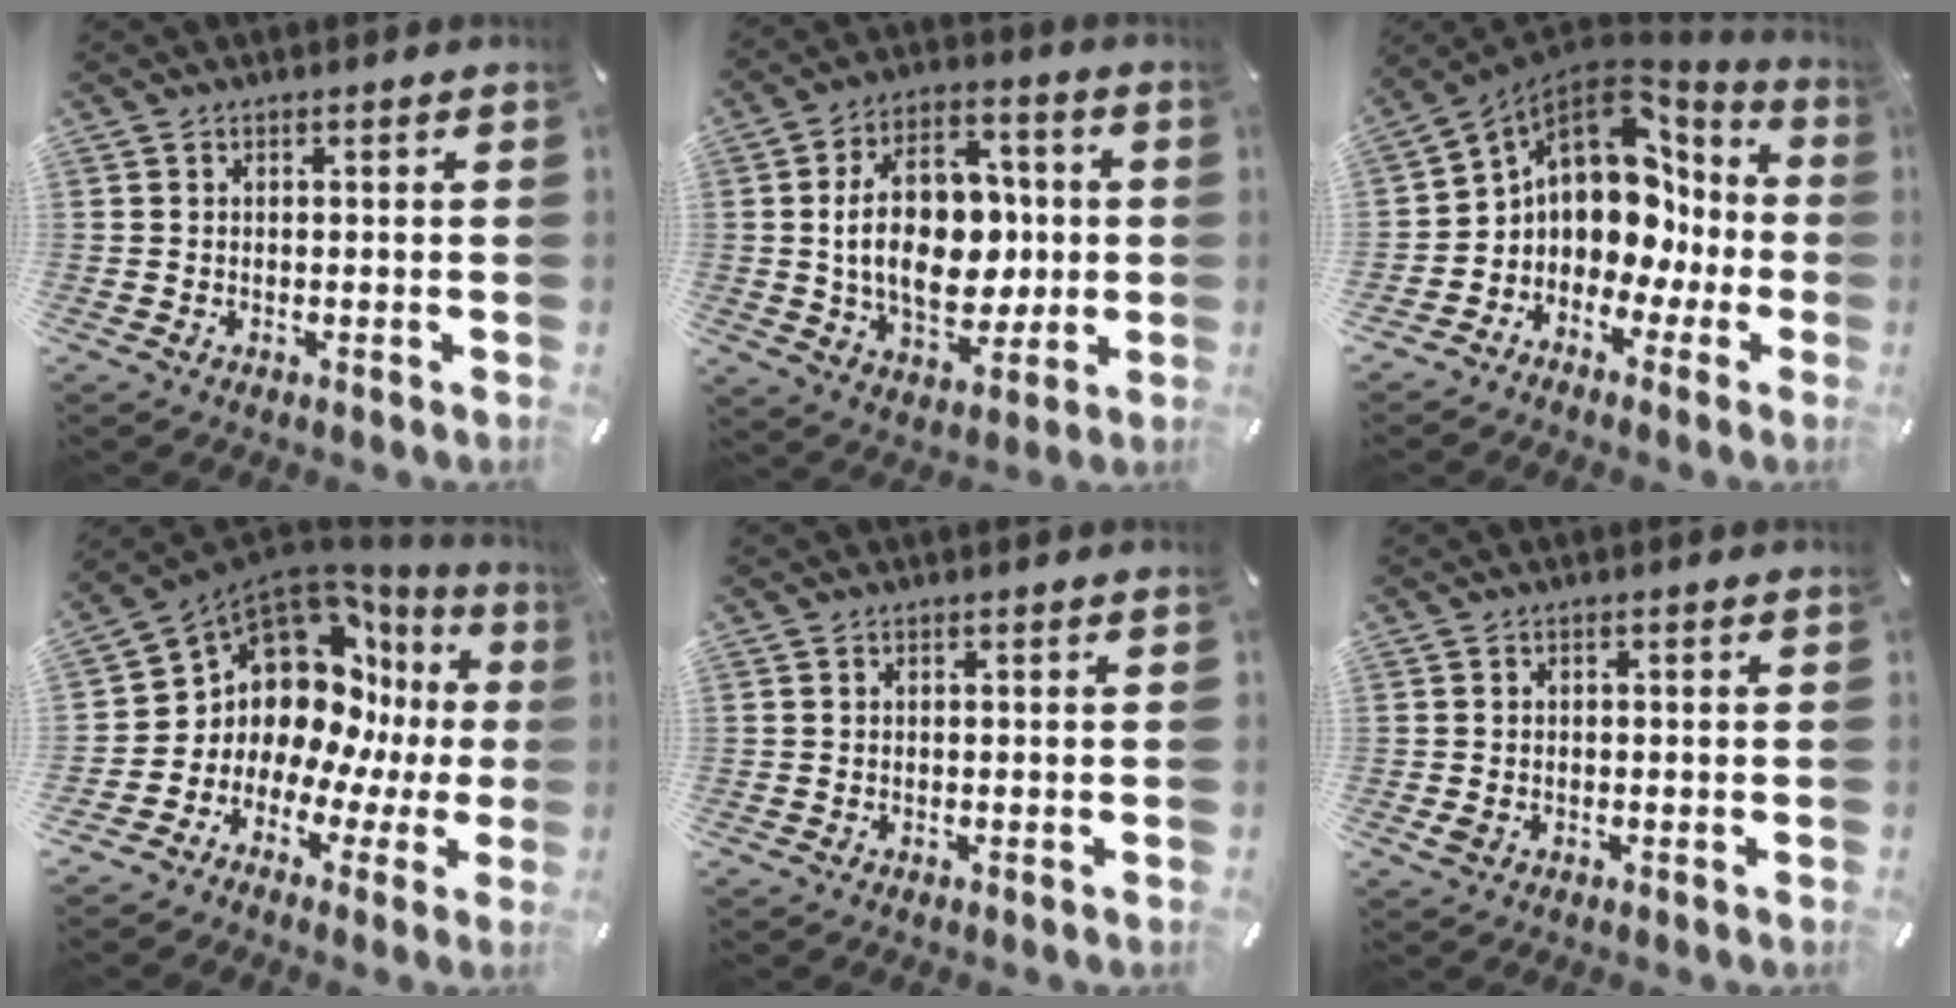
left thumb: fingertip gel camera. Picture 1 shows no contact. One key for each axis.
{"total": 18.7, "fx": 0.1, "fy": 12.8, "fz": 13.6, "tx": -0.245, "ty": 0.007, "tz": 0.002}
{"total": 12.8, "fx": 2.5, "fy": 10.4, "fz": 6.9, "tx": -0.122, "ty": -0.034, "tz": 0.043}
{"total": 13.8, "fx": 4.8, "fy": 10.7, "fz": 7.2, "tx": -0.140, "ty": -0.074, "tz": 0.085}
{"total": 0.0}
{"total": 1.6, "fx": -0.5, "fy": 1.2, "fz": 1.1, "tx": -0.026, "ty": -0.001, "tz": -0.010}